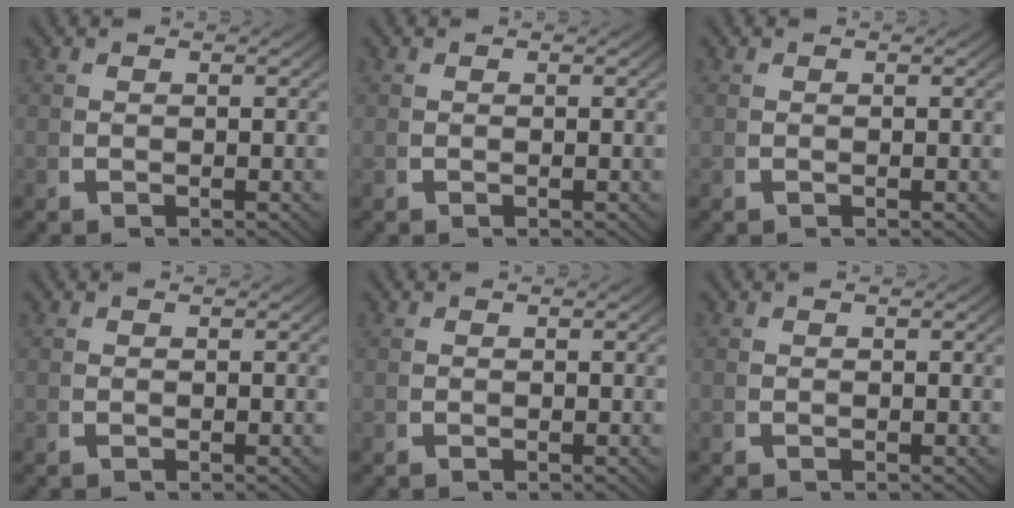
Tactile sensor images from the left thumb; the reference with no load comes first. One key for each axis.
{"total": 0.0}
{"total": 0.0}
{"total": 0.0}
{"total": 0.0}
{"total": 0.0}